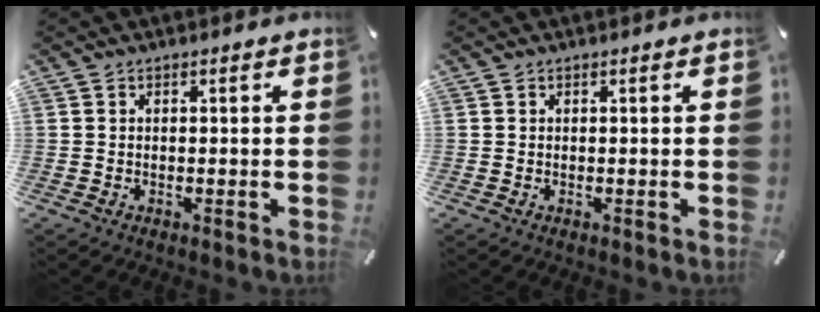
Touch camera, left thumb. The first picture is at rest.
{"total": 0.0}